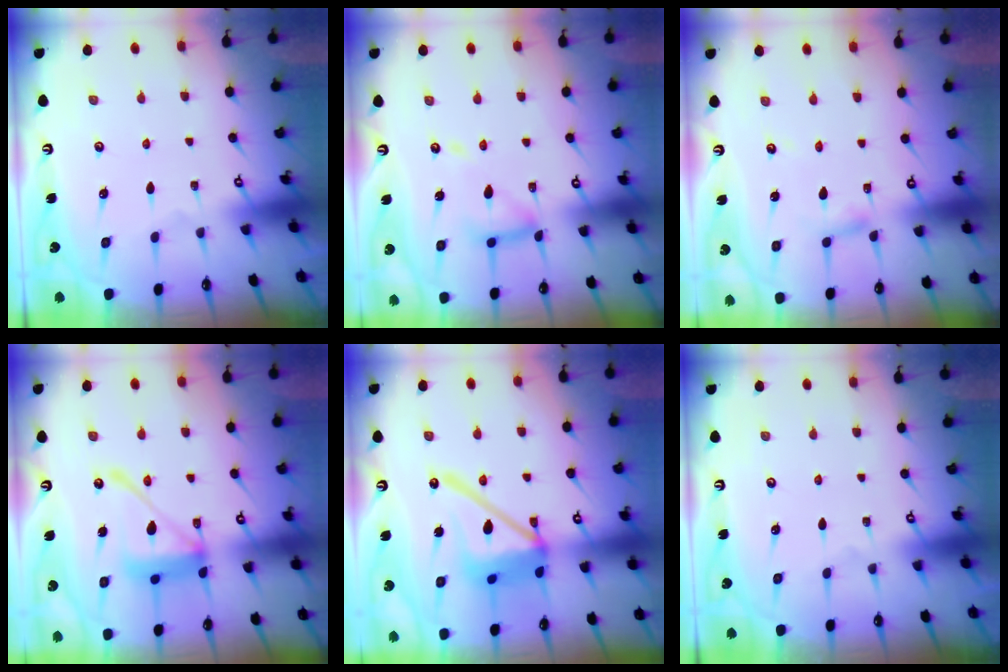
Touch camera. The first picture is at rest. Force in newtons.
{"total": 11.4, "press": 11.3, "slide": 1.2}
{"total": 2.6, "press": 2.6, "slide": 0.2}
{"total": 14.8, "press": 14.8, "slide": 1.5}
{"total": 17.6, "press": 17.5, "slide": 1.8}
{"total": 0.0}